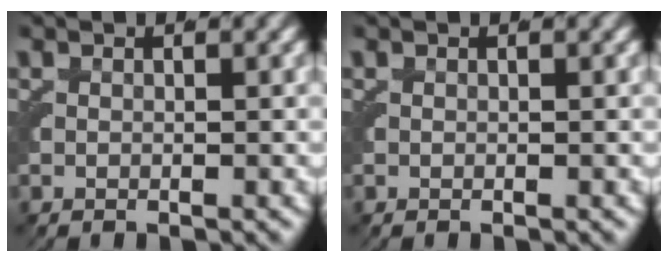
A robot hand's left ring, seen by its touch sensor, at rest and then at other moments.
{"total": 0.0}